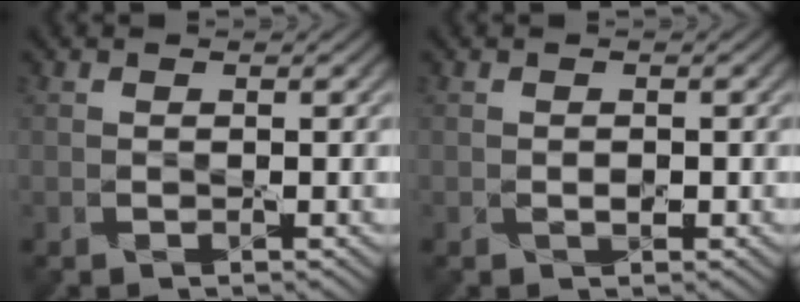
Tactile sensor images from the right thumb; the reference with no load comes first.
{"total": 1.2, "force": [-0.3, 0.8, 0.8], "torque": [-0.013, -0.003, -0.006]}